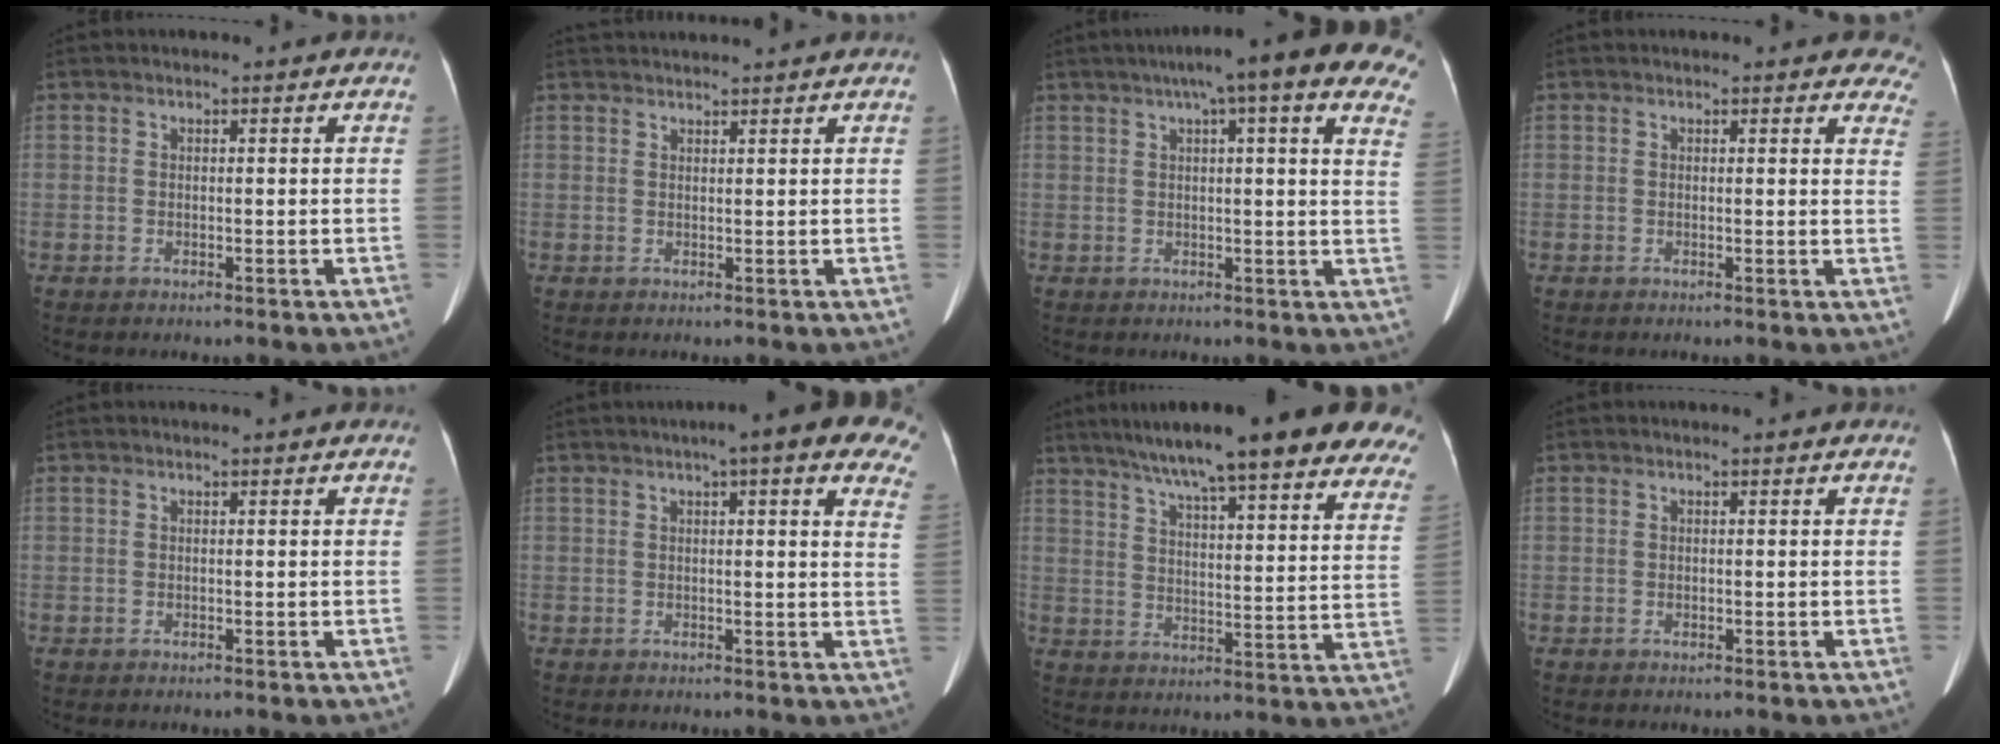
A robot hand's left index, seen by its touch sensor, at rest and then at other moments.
{"total": 5.1, "force": [4.9, -0.5, 1.2], "torque": [-0.013, 0.031, 0.072]}
{"total": 18.4, "force": [12.3, 2.6, 13.5], "torque": [-0.186, 0.038, 0.135]}
{"total": 6.1, "force": [5.6, 2.1, 1.3], "torque": [0.021, -0.013, 0.025]}
{"total": 0.0}
{"total": 13.0, "force": [8.2, 2.1, 9.8], "torque": [-0.114, 0.014, 0.079]}
{"total": 26.9, "force": [21.9, 3.4, 15.2], "torque": [-0.201, -0.002, 0.273]}
{"total": 0.0}